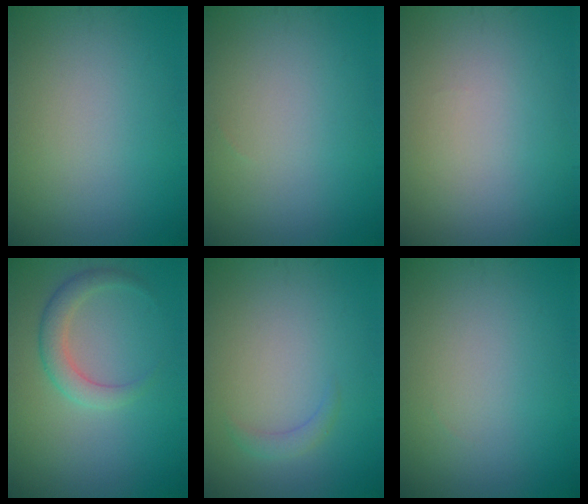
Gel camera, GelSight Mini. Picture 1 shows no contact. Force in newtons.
{"total": 0.0}
{"total": 0.0}
{"total": 2.6, "press": 2.6, "slide": 0.2}
{"total": 1.1, "press": 1.1, "slide": 0.1}
{"total": 0.0}